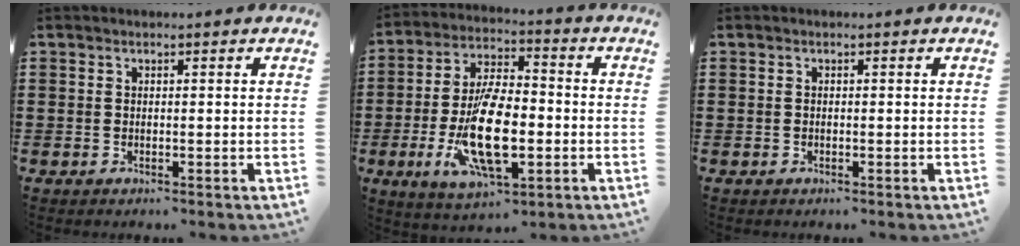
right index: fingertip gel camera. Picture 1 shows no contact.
{"total": 13.9, "force": [-3.3, 5.7, 12.3], "torque": [-0.248, -0.014, -0.058]}
{"total": 0.0}